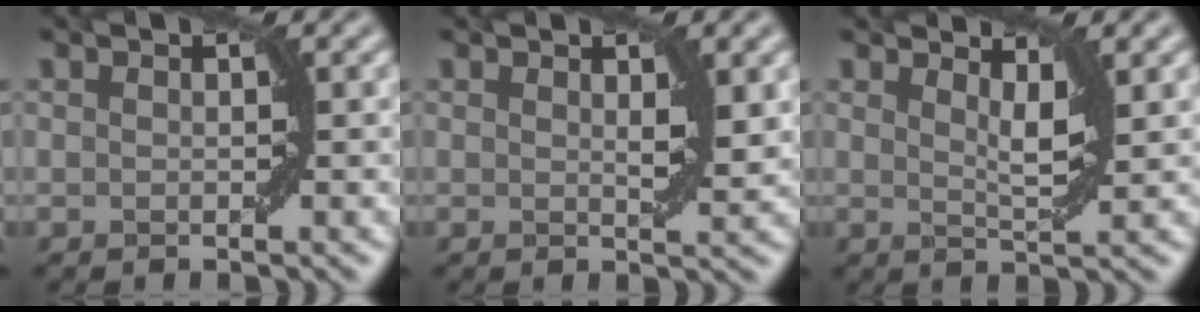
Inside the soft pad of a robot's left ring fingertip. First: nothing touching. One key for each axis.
{"total": 1.6, "fx": 0.8, "fy": 0.2, "fz": 1.3, "tx": -0.015, "ty": -0.004, "tz": 0.016}
{"total": 2.2, "fx": 1.4, "fy": 0.4, "fz": 1.7, "tx": -0.023, "ty": -0.007, "tz": 0.024}